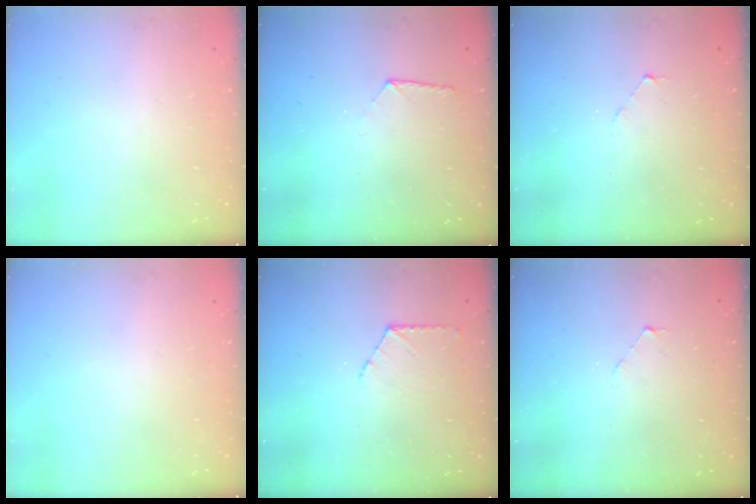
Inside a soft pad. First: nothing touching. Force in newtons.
{"total": 6.0, "press": 6.0, "slide": 0.5}
{"total": 2.8, "press": 2.8, "slide": 0.2}
{"total": 0.0}
{"total": 6.7, "press": 6.7, "slide": 0.6}
{"total": 2.8, "press": 2.8, "slide": 0.2}